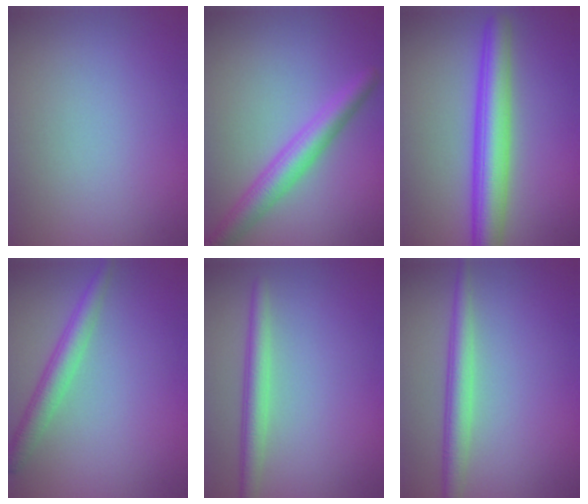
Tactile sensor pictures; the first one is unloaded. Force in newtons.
{"total": 4.2, "press": 4.2, "slide": 0.2}
{"total": 5.9, "press": 5.9, "slide": 0.3}
{"total": 2.9, "press": 2.9, "slide": 0.1}
{"total": 2.7, "press": 2.7, "slide": 0.2}
{"total": 2.9, "press": 2.9, "slide": 0.1}